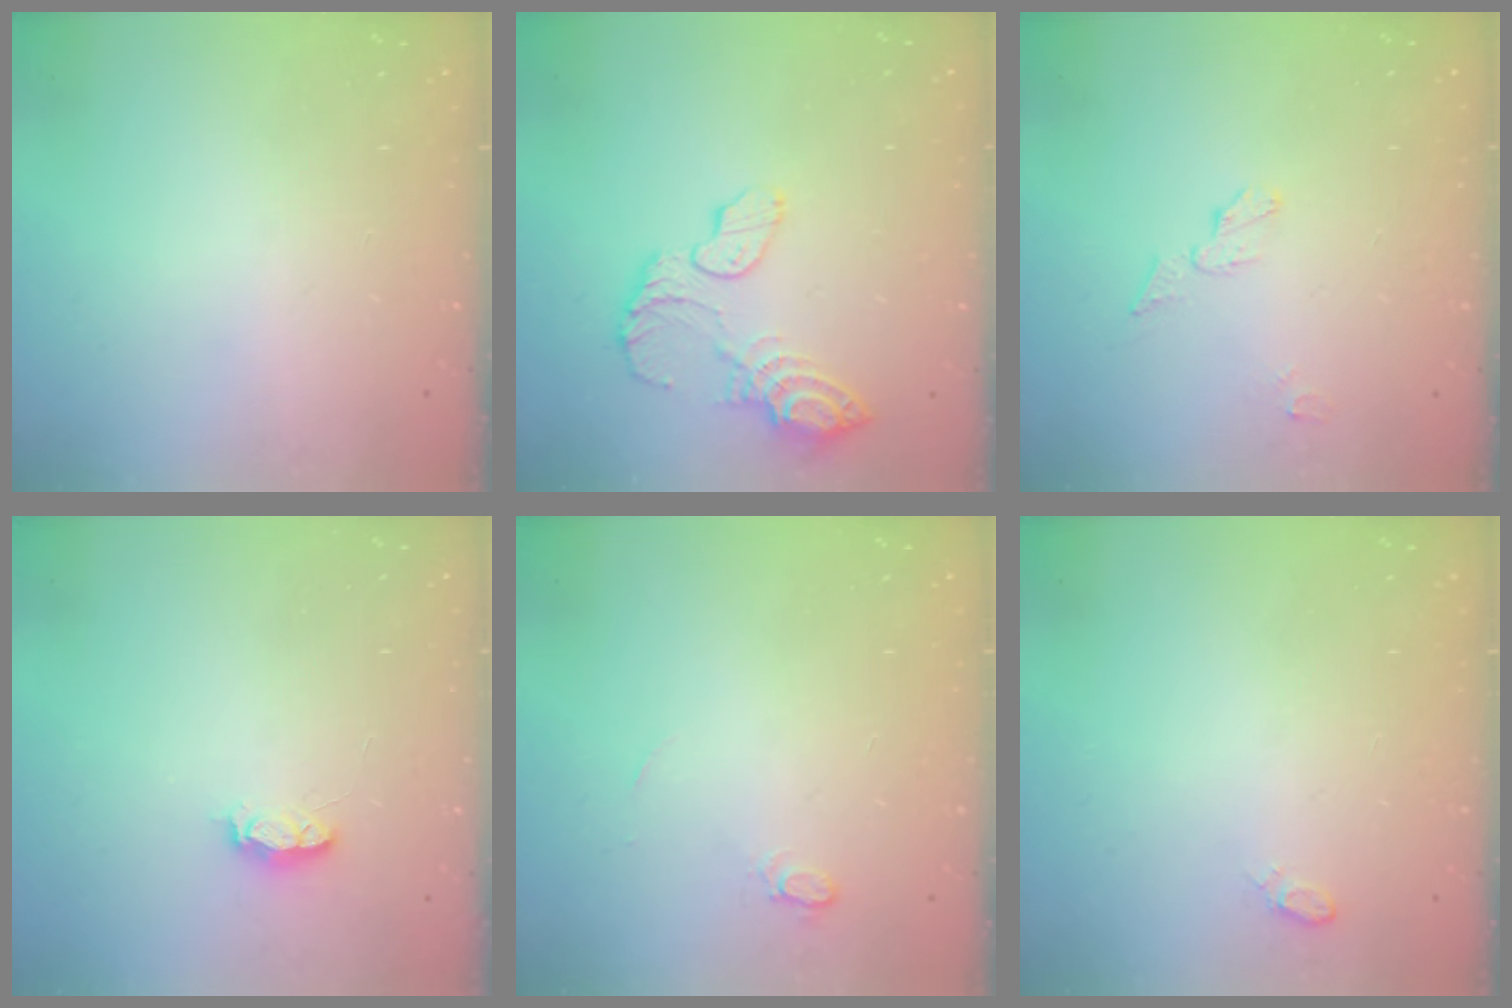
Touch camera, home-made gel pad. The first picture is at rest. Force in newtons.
{"total": 12.2, "press": 12.1, "slide": 1.1}
{"total": 5.6, "press": 5.6, "slide": 0.3}
{"total": 4.1, "press": 4.0, "slide": 0.9}
{"total": 4.6, "press": 4.5, "slide": 0.6}
{"total": 4.3, "press": 4.0, "slide": 1.5}